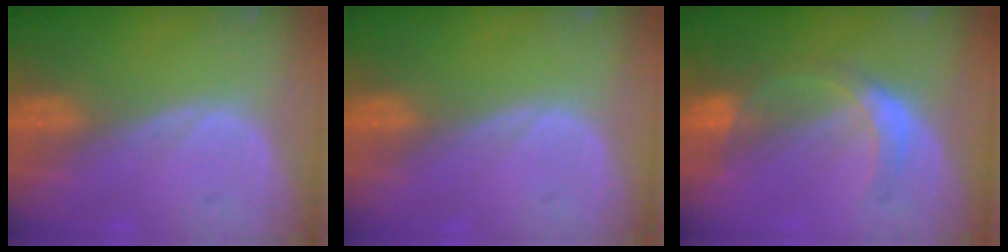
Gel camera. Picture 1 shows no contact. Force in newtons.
{"total": 0.0}
{"total": 5.3, "press": 5.0, "slide": 1.9}